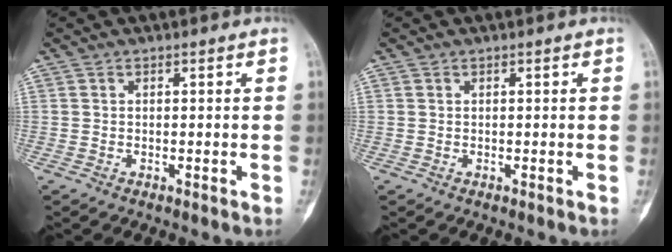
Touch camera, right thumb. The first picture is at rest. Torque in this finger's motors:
{"motor_torque": [-0.26, 0.08, -0.02, 0.12, -0.02]}